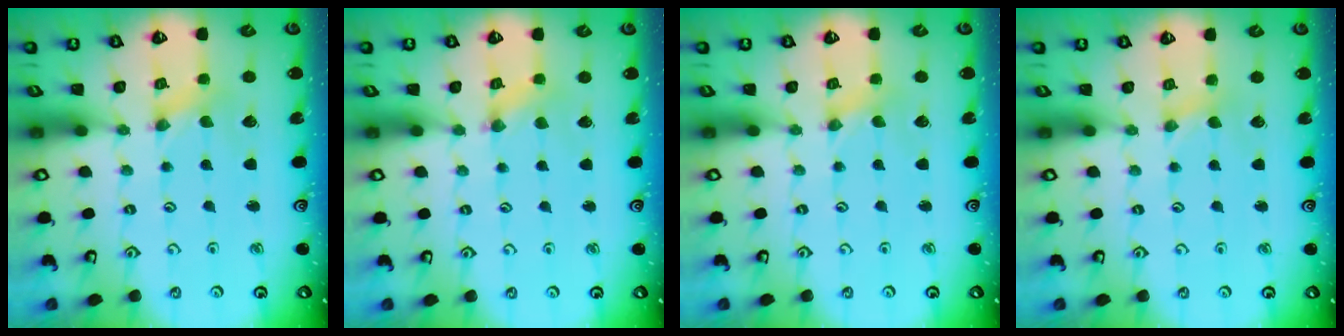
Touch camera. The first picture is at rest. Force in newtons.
{"total": 1.0, "press": 1.0, "slide": 0.3}
{"total": 0.0}
{"total": 0.8, "press": 0.7, "slide": 0.3}